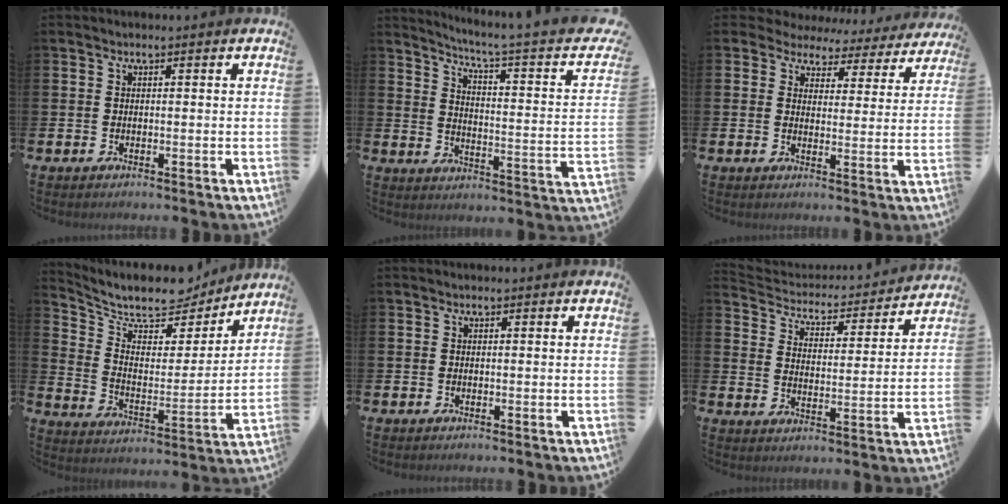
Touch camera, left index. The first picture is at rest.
{"total": 4.7, "force": [3.3, -0.5, 3.3], "torque": [-0.067, -0.041, 0.042]}
{"total": 3.6, "force": [3.0, 1.9, 0.0], "torque": [-0.019, -0.025, 0.047]}
{"total": 10.0, "force": [9.0, 3.3, 2.8], "torque": [-0.088, -0.067, 0.154]}
{"total": 0.0}
{"total": 4.5, "force": [4.3, 1.2, 0.4], "torque": [-0.040, -0.041, 0.067]}